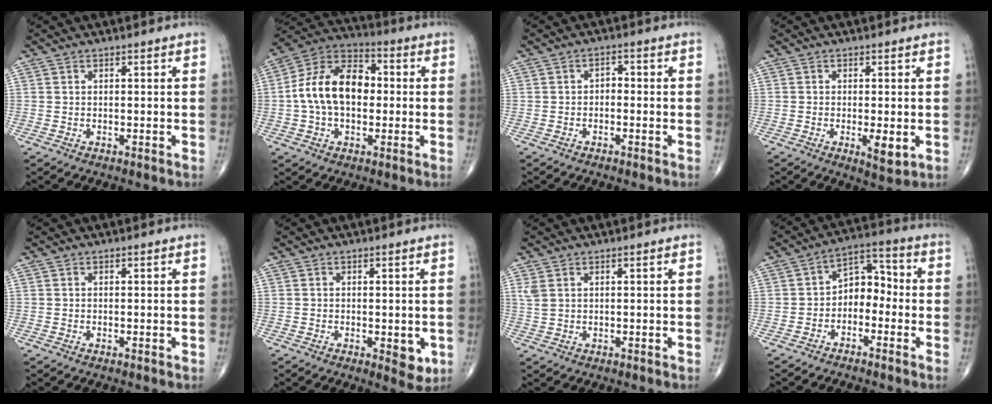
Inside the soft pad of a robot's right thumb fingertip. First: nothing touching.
{"total": 15.3, "force": [0.1, 9.9, 11.6], "torque": [-0.192, 0.035, -0.010]}
{"total": 1.7, "force": [-0.6, 1.2, 1.1], "torque": [-0.006, 0.013, -0.017]}
{"total": 3.8, "force": [-0.9, 1.2, 3.5], "torque": [-0.054, -0.011, -0.016]}
{"total": 0.0}
{"total": 4.2, "force": [-1.0, 2.0, 3.6], "torque": [-0.029, -0.007, -0.012]}
{"total": 1.9, "force": [1.0, 1.0, 1.3], "torque": [-0.032, 0.006, 0.030]}
{"total": 7.2, "force": [-2.1, 5.1, 4.7], "torque": [-0.044, 0.045, -0.052]}